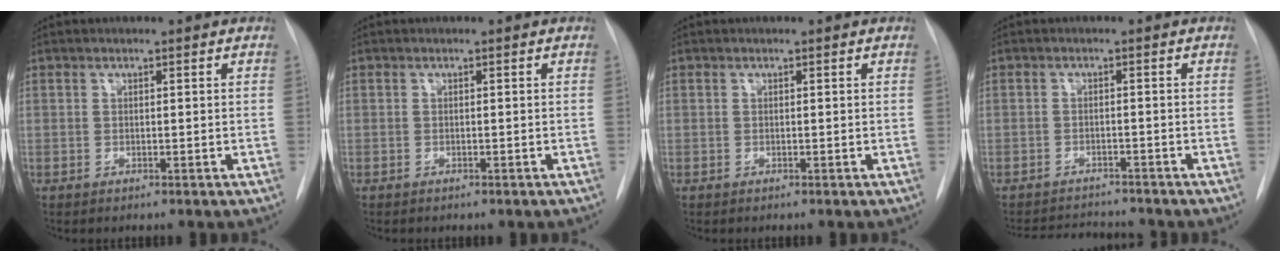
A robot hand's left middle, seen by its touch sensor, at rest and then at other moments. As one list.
[{"total": 0.9, "force": [-0.7, 0.3, 0.4], "torque": [-0.012, -0.001, -0.008]}, {"total": 0.0}, {"total": 6.6, "force": [-6.4, 0.8, 1.1], "torque": [-0.016, 0.001, -0.092]}]